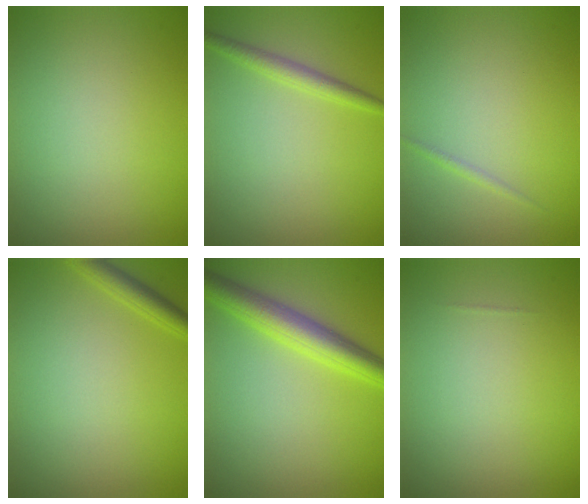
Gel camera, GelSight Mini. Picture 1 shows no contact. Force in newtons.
{"total": 1.8, "press": 1.8, "slide": 0.0}
{"total": 0.6, "press": 0.6, "slide": 0.1}
{"total": 1.8, "press": 1.8, "slide": 0.1}
{"total": 4.6, "press": 4.6, "slide": 0.2}
{"total": 0.0}